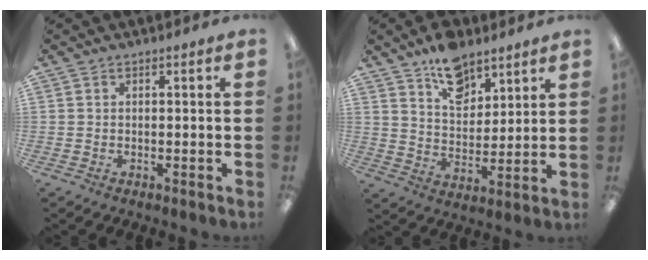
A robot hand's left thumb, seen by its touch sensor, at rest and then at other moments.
{"total": 11.0, "force": [8.2, 6.1, 3.9], "torque": [-0.058, -0.047, 0.151]}